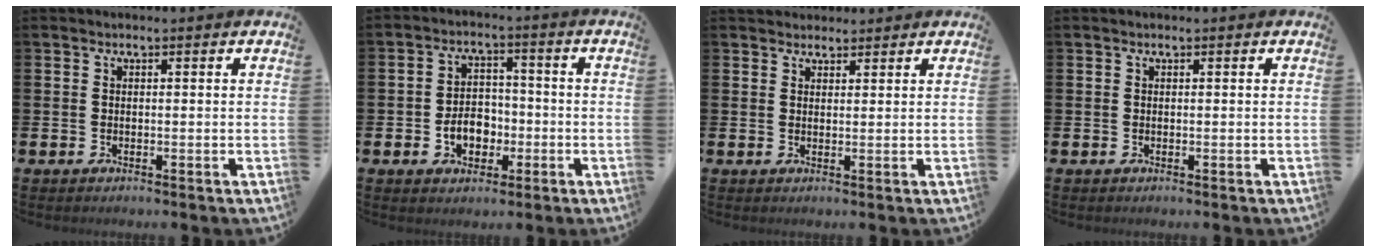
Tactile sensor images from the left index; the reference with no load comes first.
{"total": 4.9, "force": [-1.8, 3.6, 2.9], "torque": [-0.039, 0.003, -0.040]}
{"total": 2.1, "force": [2.0, 0.7, -0.3], "torque": [0.010, -0.008, 0.036]}
{"total": 0.0}